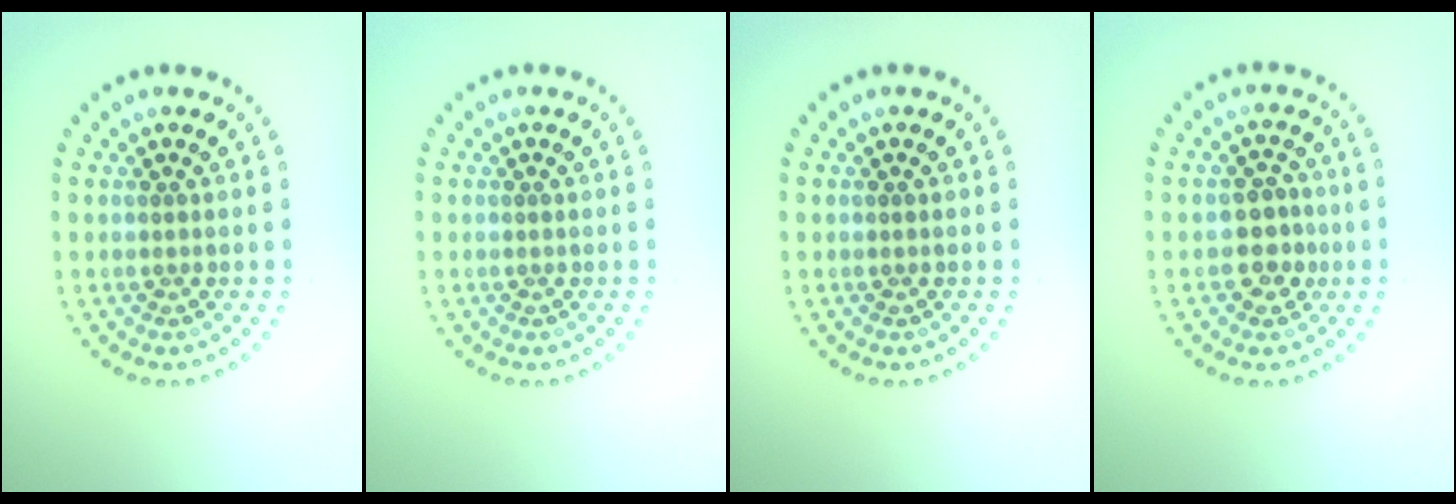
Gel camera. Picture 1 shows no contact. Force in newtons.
{"total": 0.0}
{"total": 0.0}
{"total": 2.7, "press": 2.5, "slide": 0.9}